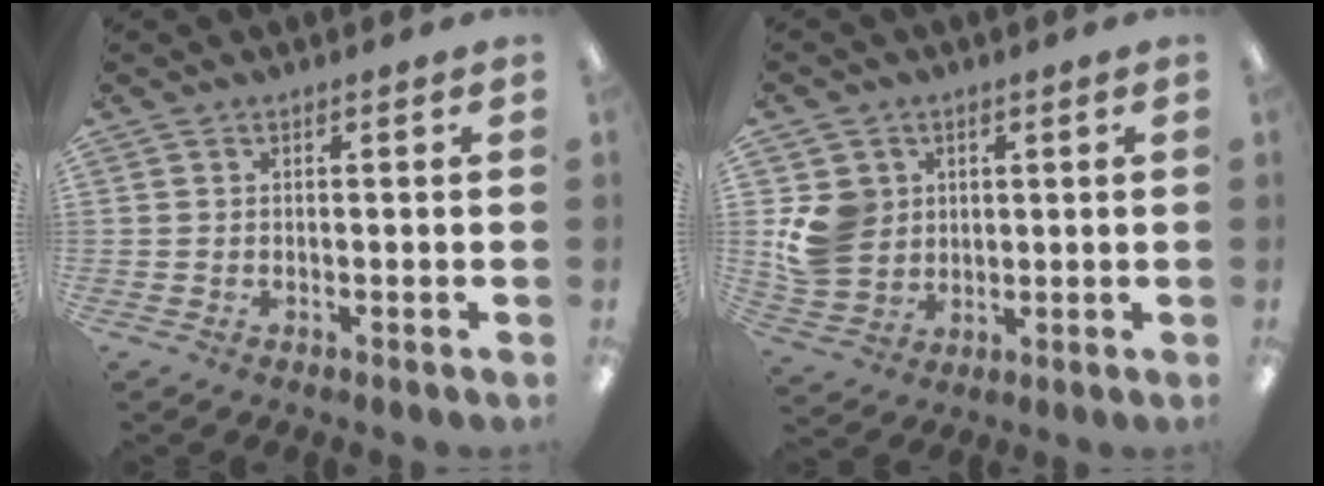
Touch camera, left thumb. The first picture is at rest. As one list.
[{"total": 9.0, "force": [1.9, 8.3, 2.8], "torque": [-0.069, 0.003, 0.042]}]